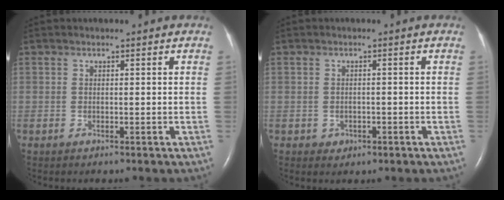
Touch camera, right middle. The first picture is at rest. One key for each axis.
{"total": 1.2, "fx": -0.4, "fy": 1.1, "fz": 0.4, "tx": -0.005, "ty": 0.004, "tz": -0.001}